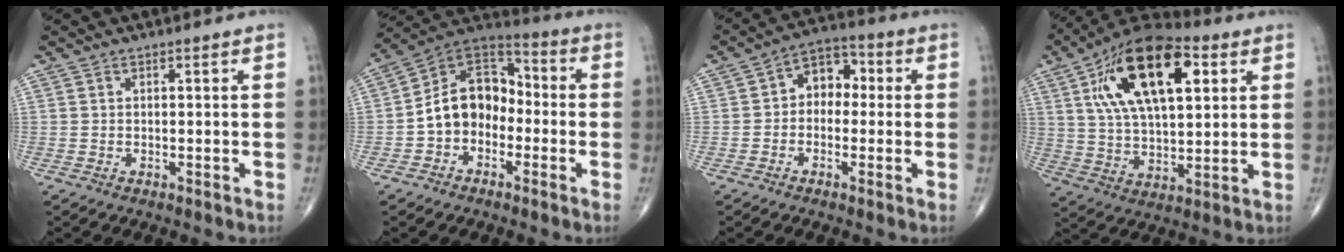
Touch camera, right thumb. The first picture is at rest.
{"total": 12.3, "force": [-2.5, 9.3, 7.7], "torque": [-0.103, 0.051, -0.059]}
{"total": 7.3, "force": [0.1, 5.4, 4.9], "torque": [-0.040, 0.030, -0.016]}
{"total": 21.8, "force": [7.4, 10.4, 17.6], "torque": [-0.285, -0.003, 0.121]}